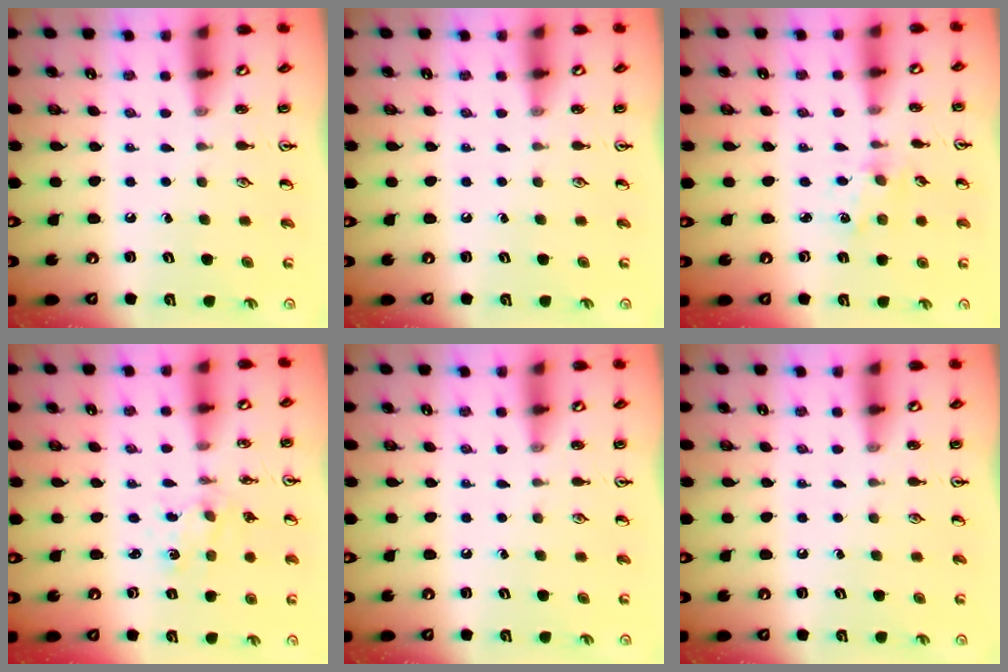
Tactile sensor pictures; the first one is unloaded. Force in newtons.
{"total": 0.0}
{"total": 1.2, "press": 1.2, "slide": 0.3}
{"total": 0.7, "press": 0.7, "slide": 0.1}
{"total": 0.0}
{"total": 0.0}